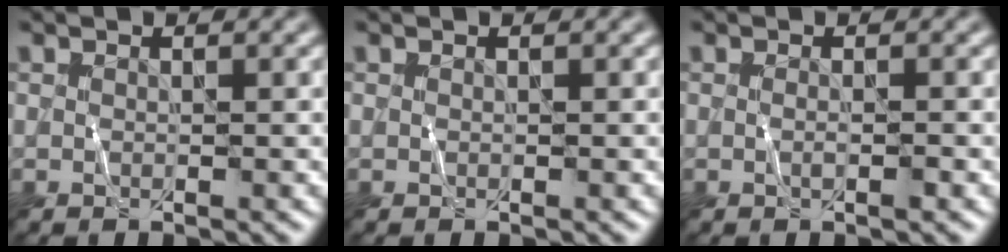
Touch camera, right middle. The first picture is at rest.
{"total": 0.0}
{"total": 0.9, "force": [-0.2, 0.1, 0.8], "torque": [-0.017, -0.002, -0.004]}